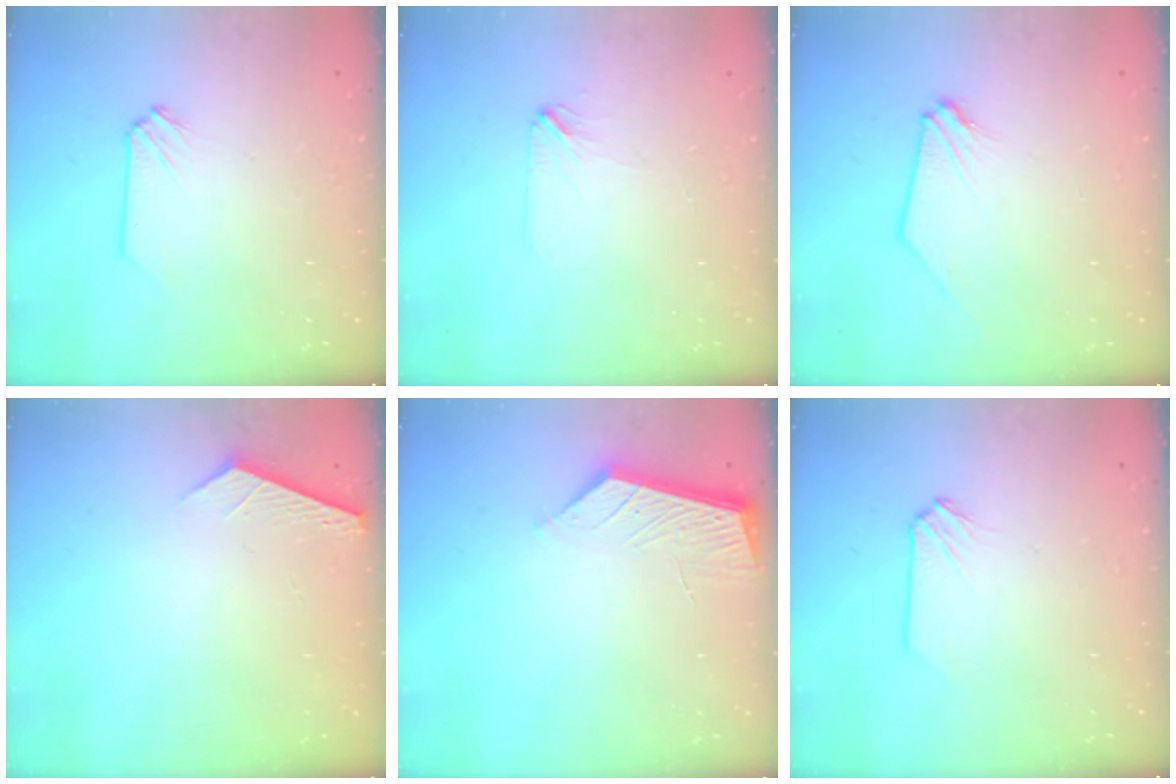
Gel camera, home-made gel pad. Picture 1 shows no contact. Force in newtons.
{"total": 1.8, "press": 1.7, "slide": 0.4}
{"total": 0.0}
{"total": 2.7, "press": 2.7, "slide": 0.3}
{"total": 5.2, "press": 5.1, "slide": 0.6}
{"total": 0.0}